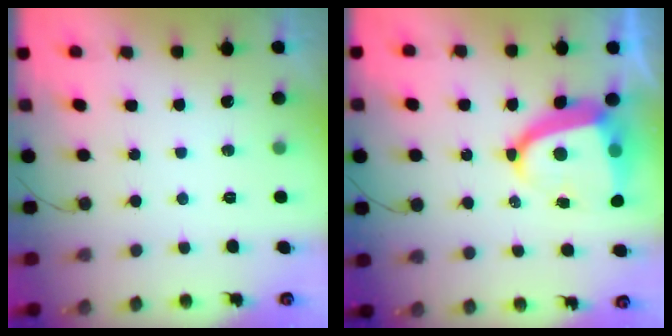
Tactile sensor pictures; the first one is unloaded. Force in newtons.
{"total": 12.5, "press": 12.4, "slide": 2.0}